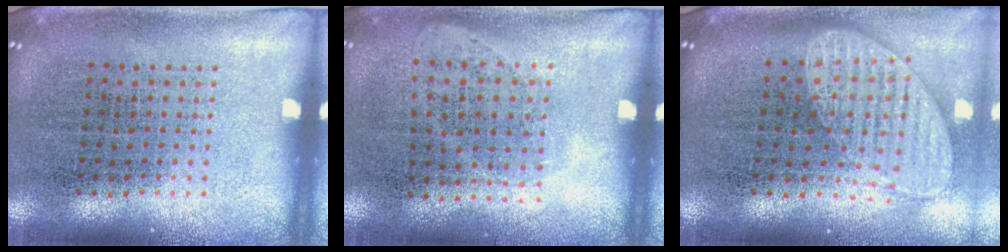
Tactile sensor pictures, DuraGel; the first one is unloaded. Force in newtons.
{"total": 1.1, "press": 0.9, "slide": 0.6}
{"total": 1.9, "press": 1.5, "slide": 1.1}